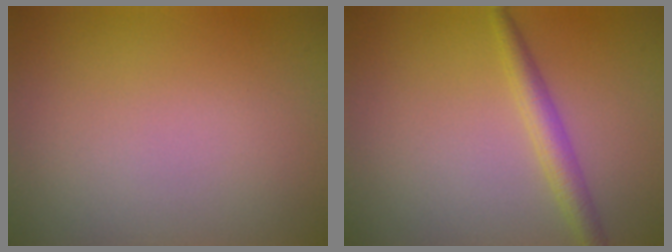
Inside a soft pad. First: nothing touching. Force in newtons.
{"total": 2.5, "press": 2.5, "slide": 0.0}